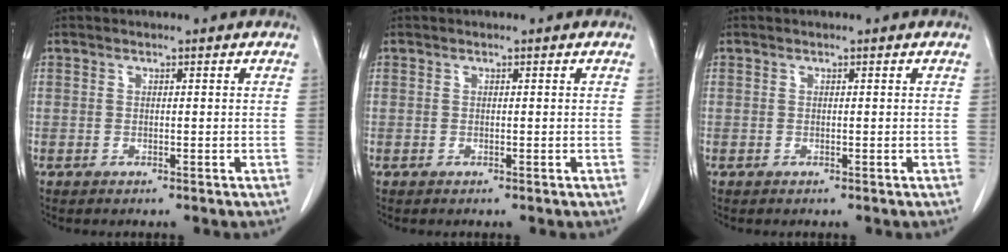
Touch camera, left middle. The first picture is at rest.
{"total": 0.0}
{"total": 0.0}